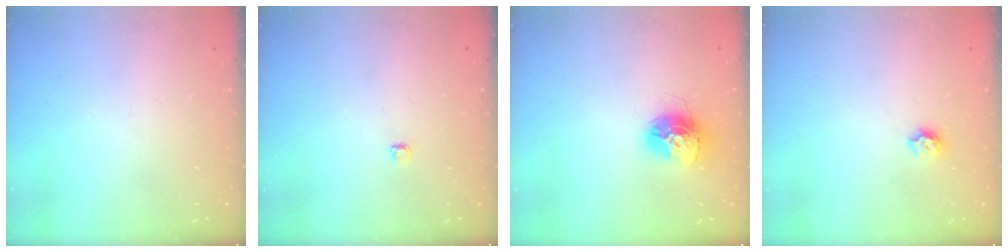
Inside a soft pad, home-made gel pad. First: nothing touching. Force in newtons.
{"total": 2.8, "press": 2.8, "slide": 0.4}
{"total": 13.1, "press": 13.0, "slide": 1.1}
{"total": 5.7, "press": 5.6, "slide": 0.8}